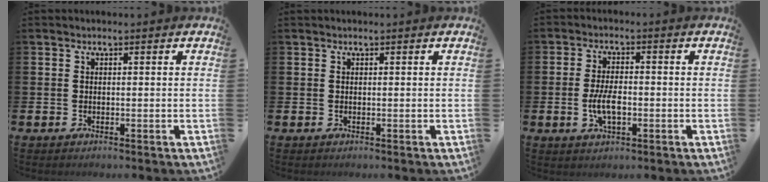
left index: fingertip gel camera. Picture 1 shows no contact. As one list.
[{"total": 0.0}, {"total": 4.7, "force": [-0.8, 2.1, 4.1], "torque": [-0.073, 0.000, -0.016]}]